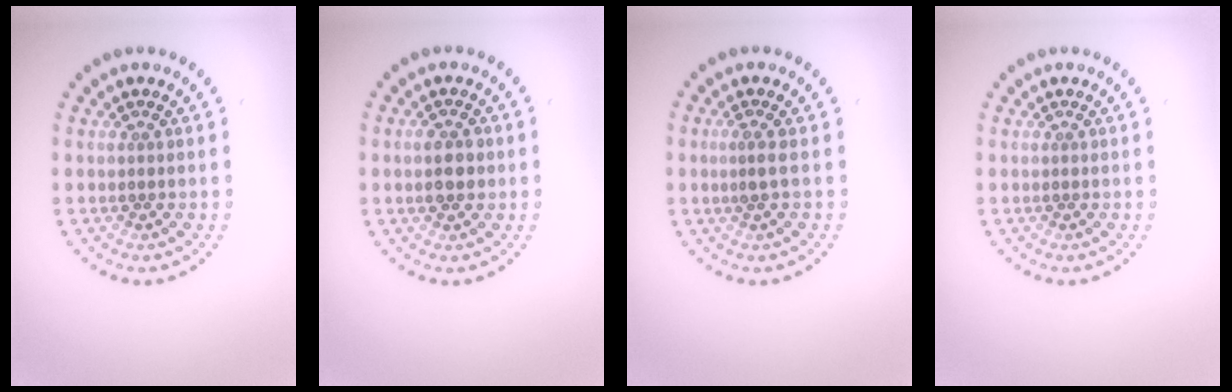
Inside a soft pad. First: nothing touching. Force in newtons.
{"total": 2.6, "press": 2.6, "slide": 0.1}
{"total": 1.1, "press": 0.7, "slide": 0.9}
{"total": 0.0}